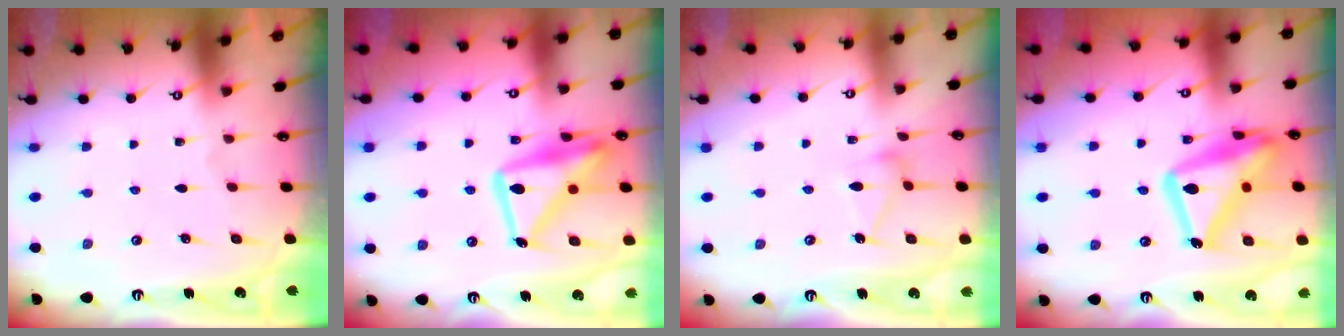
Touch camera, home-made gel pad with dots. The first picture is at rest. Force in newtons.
{"total": 18.0, "press": 17.9, "slide": 1.6}
{"total": 9.4, "press": 9.4, "slide": 0.3}
{"total": 20.4, "press": 20.4, "slide": 1.4}